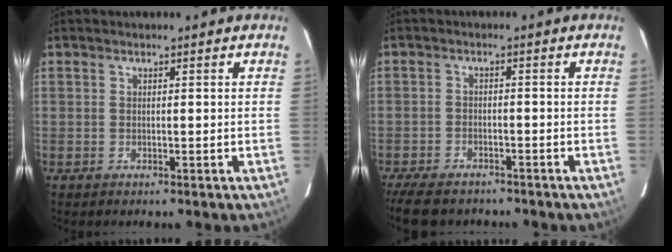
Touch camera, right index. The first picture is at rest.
{"total": 9.6, "force": [-7.8, 4.0, 3.9], "torque": [-0.101, -0.015, -0.129]}